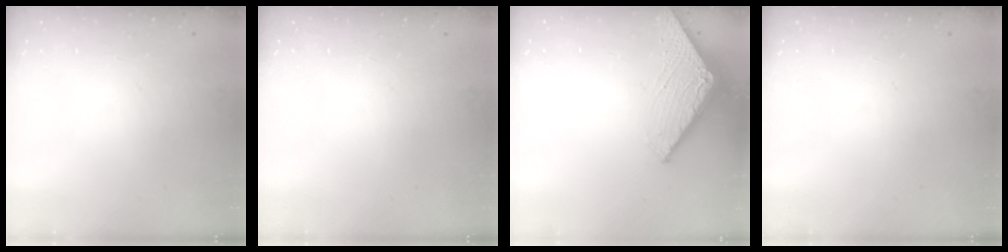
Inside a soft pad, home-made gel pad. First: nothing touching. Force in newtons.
{"total": 0.0}
{"total": 2.9, "press": 2.9, "slide": 0.3}
{"total": 0.0}